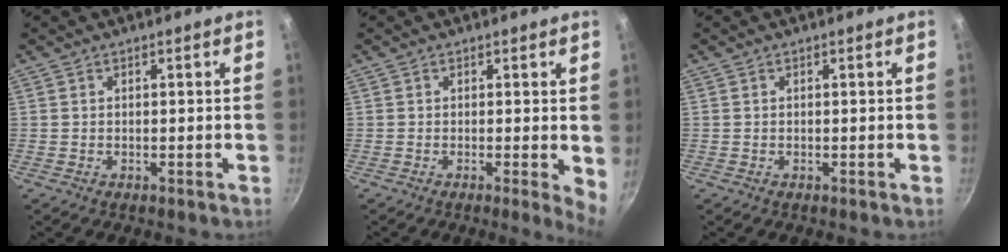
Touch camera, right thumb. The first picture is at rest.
{"total": 3.6, "force": [0.1, 0.9, 3.5], "torque": [-0.042, -0.007, -0.002]}
{"total": 0.0}